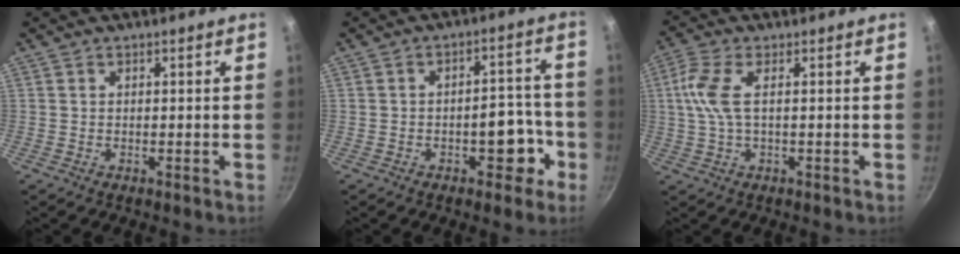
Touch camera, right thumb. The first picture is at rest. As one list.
[{"total": 8.0, "force": [-3.2, 4.4, 5.8], "torque": [-0.034, 0.041, -0.036]}, {"total": 6.4, "force": [0.6, 2.3, 6.0], "torque": [-0.143, 0.010, 0.009]}]